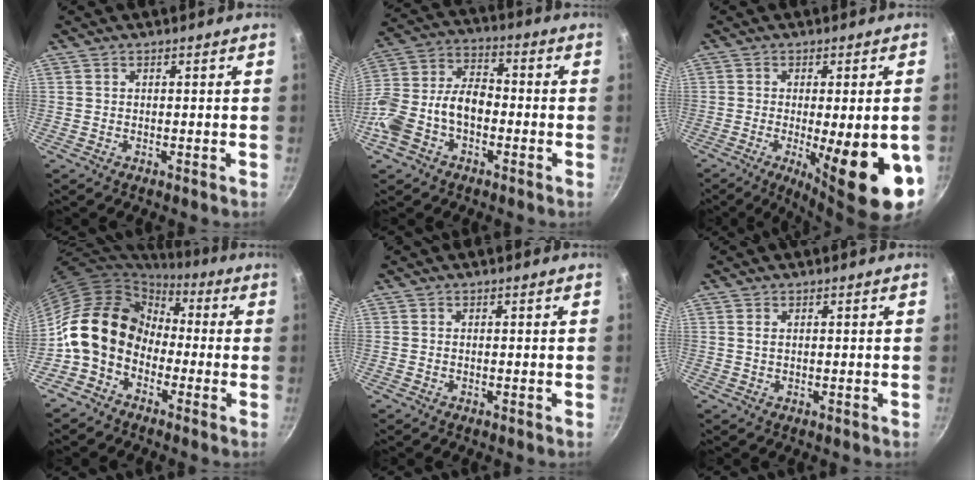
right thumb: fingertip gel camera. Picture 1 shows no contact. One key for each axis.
{"total": 15.2, "fx": -3.8, "fy": 10.0, "fz": 10.8, "tx": -0.190, "ty": 0.051, "tz": -0.082}
{"total": 17.8, "fx": -4.7, "fy": 4.6, "fz": 16.5, "tx": -0.205, "ty": -0.010, "tz": -0.052}
{"total": 14.0, "fx": -1.8, "fy": 11.2, "fz": 8.3, "tx": -0.111, "ty": 0.041, "tz": -0.051}
{"total": 0.0}
{"total": 1.1, "fx": 0.3, "fy": 0.6, "fz": 0.8, "tx": -0.015, "ty": 0.001, "tz": 0.005}